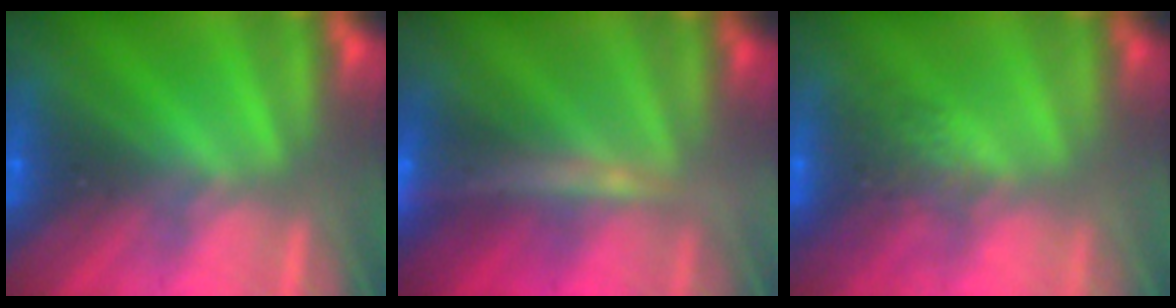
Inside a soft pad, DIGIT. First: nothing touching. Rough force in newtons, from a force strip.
{"total": 5.1}
{"total": 2.7}